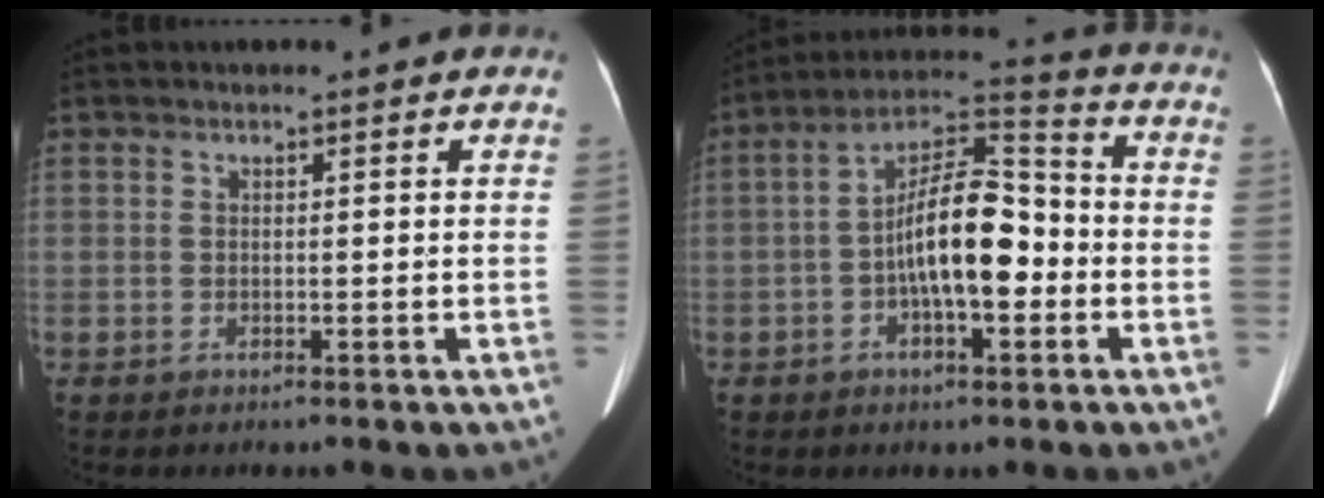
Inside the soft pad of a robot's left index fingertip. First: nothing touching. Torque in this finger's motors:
{"motor_torque": [1.84, 0.29, 0.34, 0.21]}